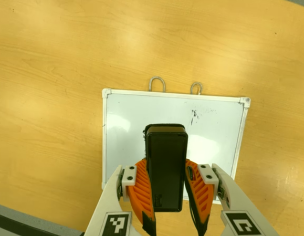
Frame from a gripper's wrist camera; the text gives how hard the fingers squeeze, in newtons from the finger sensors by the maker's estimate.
{"total": 10.2, "left": 8.8, "right": 11.6}